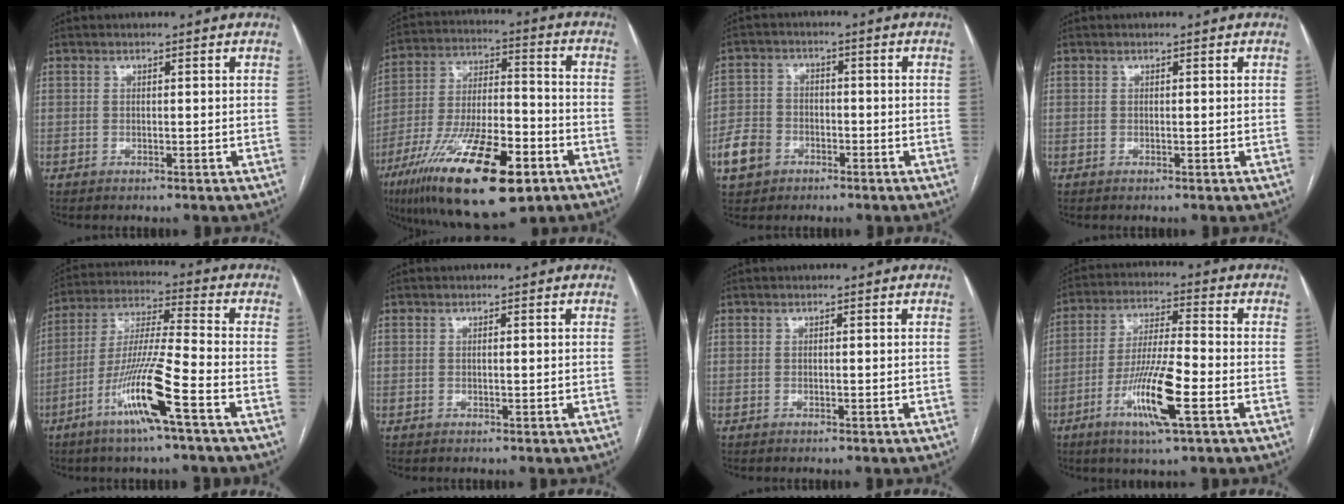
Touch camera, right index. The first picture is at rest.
{"total": 21.4, "force": [-11.8, 5.8, 16.8], "torque": [-0.312, -0.023, -0.199]}
{"total": 6.6, "force": [-3.3, 5.1, 2.4], "torque": [-0.067, 0.013, -0.055]}
{"total": 0.0}
{"total": 13.3, "force": [-6.4, -0.3, 11.7], "torque": [-0.236, -0.013, -0.124]}
{"total": 0.0}
{"total": 0.0}
{"total": 11.9, "force": [-4.6, 0.9, 11.0], "torque": [-0.212, -0.014, -0.085]}